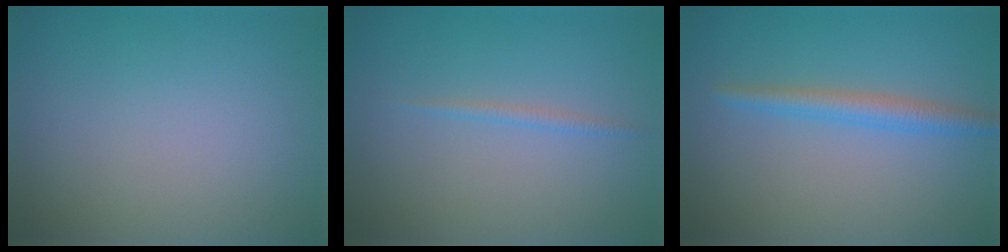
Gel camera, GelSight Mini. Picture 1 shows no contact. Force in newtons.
{"total": 0.8, "press": 0.8, "slide": 0.0}
{"total": 2.4, "press": 2.4, "slide": 0.1}